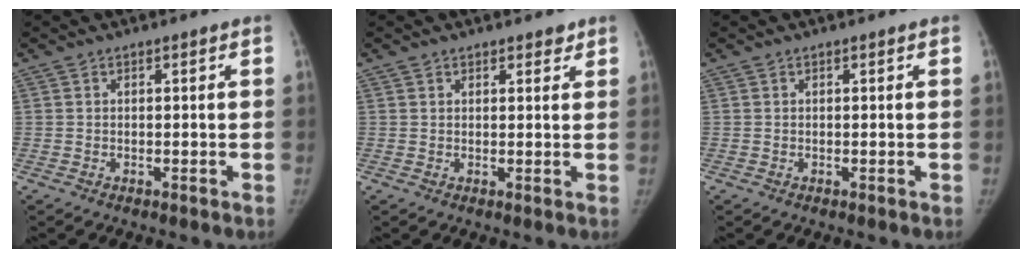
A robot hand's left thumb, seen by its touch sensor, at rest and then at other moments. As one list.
[{"total": 2.2, "force": [1.7, 1.3, 0.4], "torque": [0.018, -0.009, 0.020]}, {"total": 0.0}]